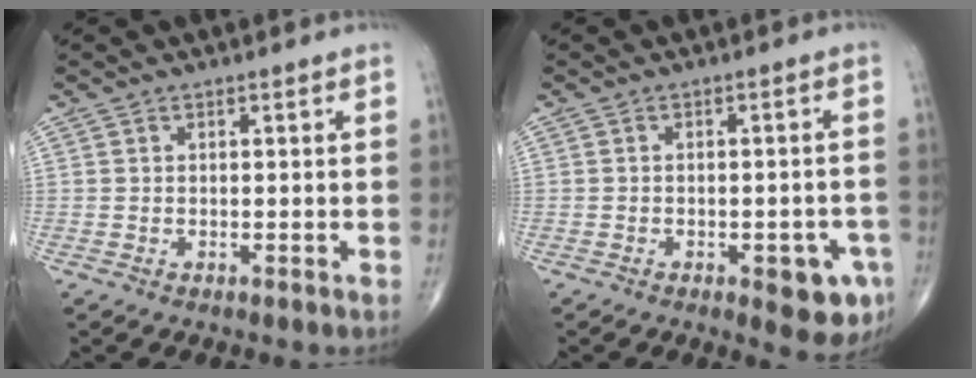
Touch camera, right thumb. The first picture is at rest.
{"total": 7.4, "force": [-3.2, 2.9, 6.0], "torque": [-0.056, 0.010, -0.032]}